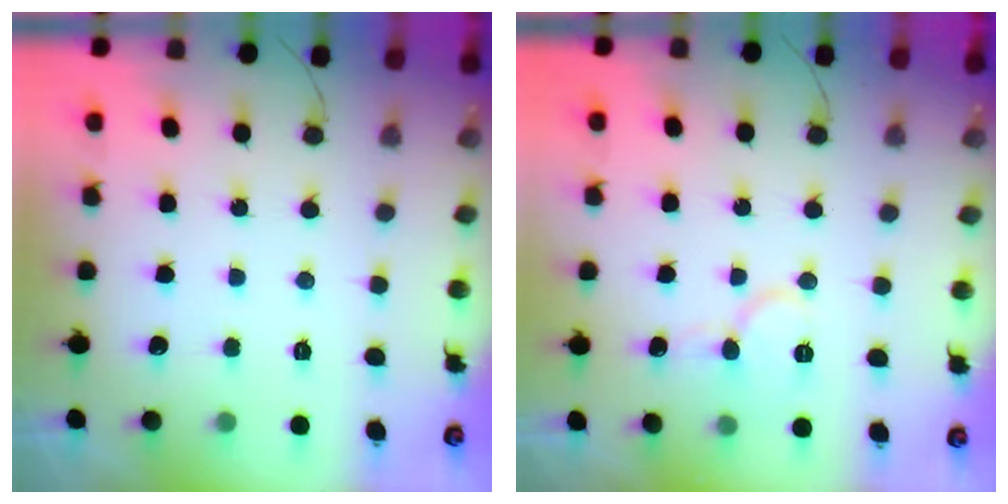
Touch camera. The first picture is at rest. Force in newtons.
{"total": 7.3, "press": 7.2, "slide": 0.7}